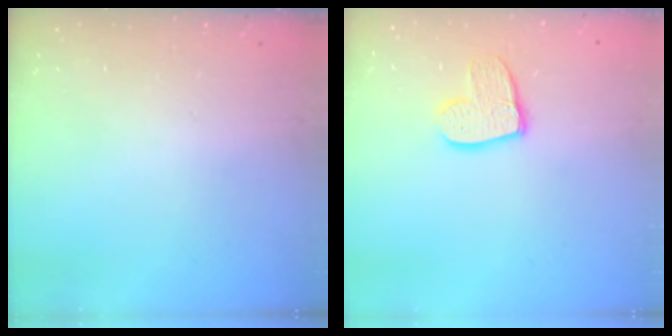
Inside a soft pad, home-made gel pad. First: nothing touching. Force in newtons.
{"total": 10.9, "press": 10.8, "slide": 0.9}